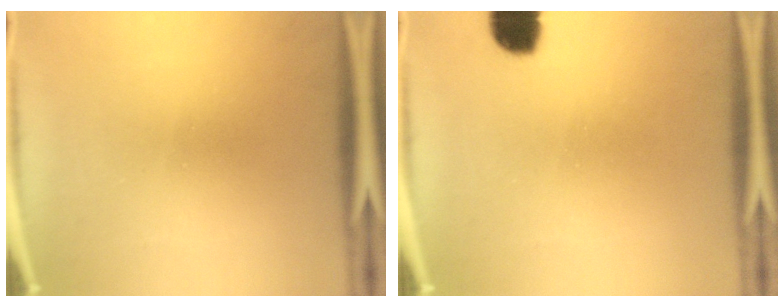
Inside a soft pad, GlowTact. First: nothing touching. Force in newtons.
{"total": 5.8}